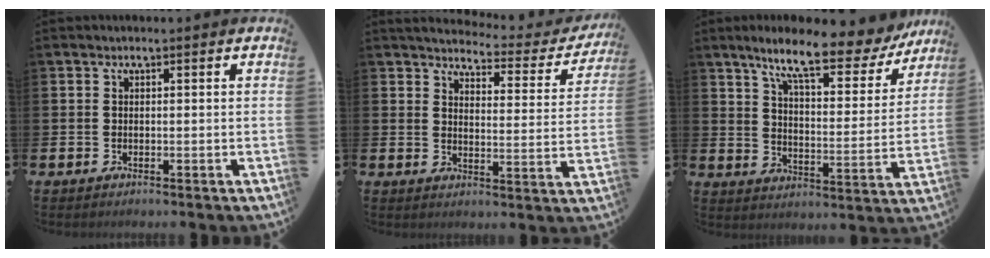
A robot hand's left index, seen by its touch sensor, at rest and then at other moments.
{"total": 3.8, "force": [3.6, 0.9, 0.8], "torque": [-0.021, -0.036, 0.052]}
{"total": 10.5, "force": [8.5, 2.1, 5.7], "torque": [-0.120, -0.048, 0.139]}